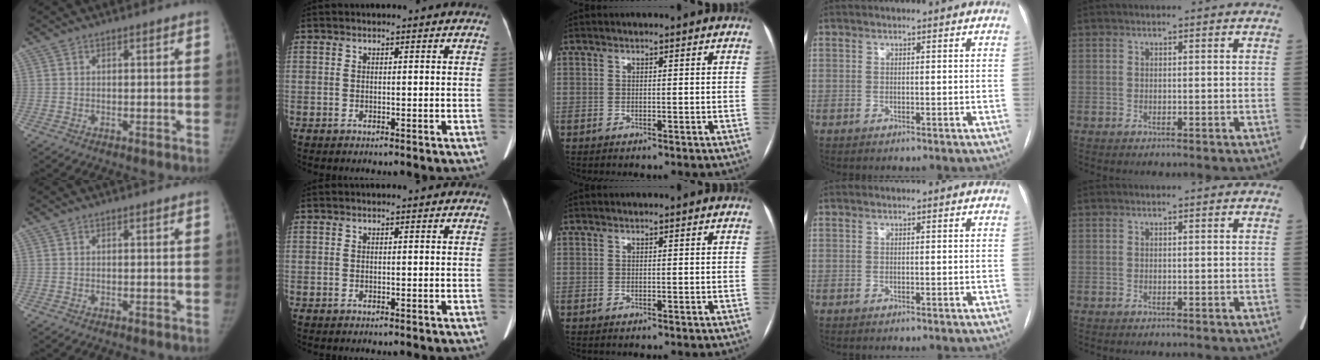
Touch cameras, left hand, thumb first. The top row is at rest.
{}